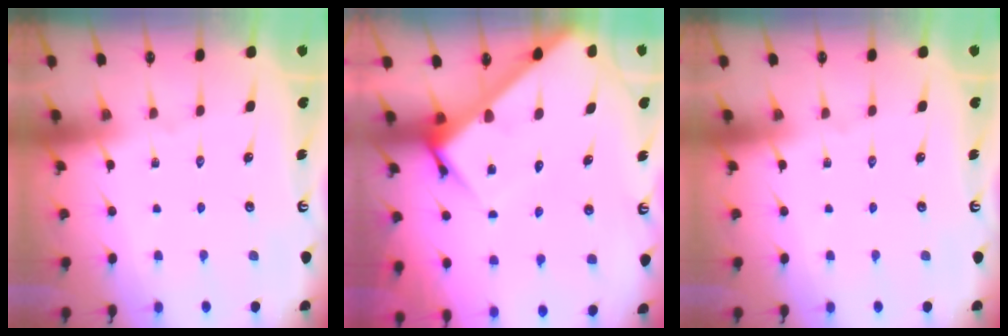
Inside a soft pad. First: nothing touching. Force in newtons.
{"total": 6.7, "press": 6.7, "slide": 0.6}
{"total": 0.0}